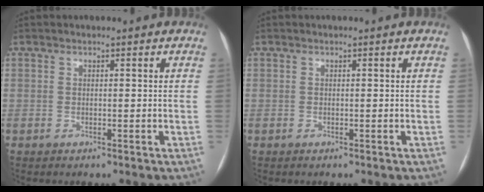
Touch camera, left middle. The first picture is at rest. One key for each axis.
{"total": 0.0}